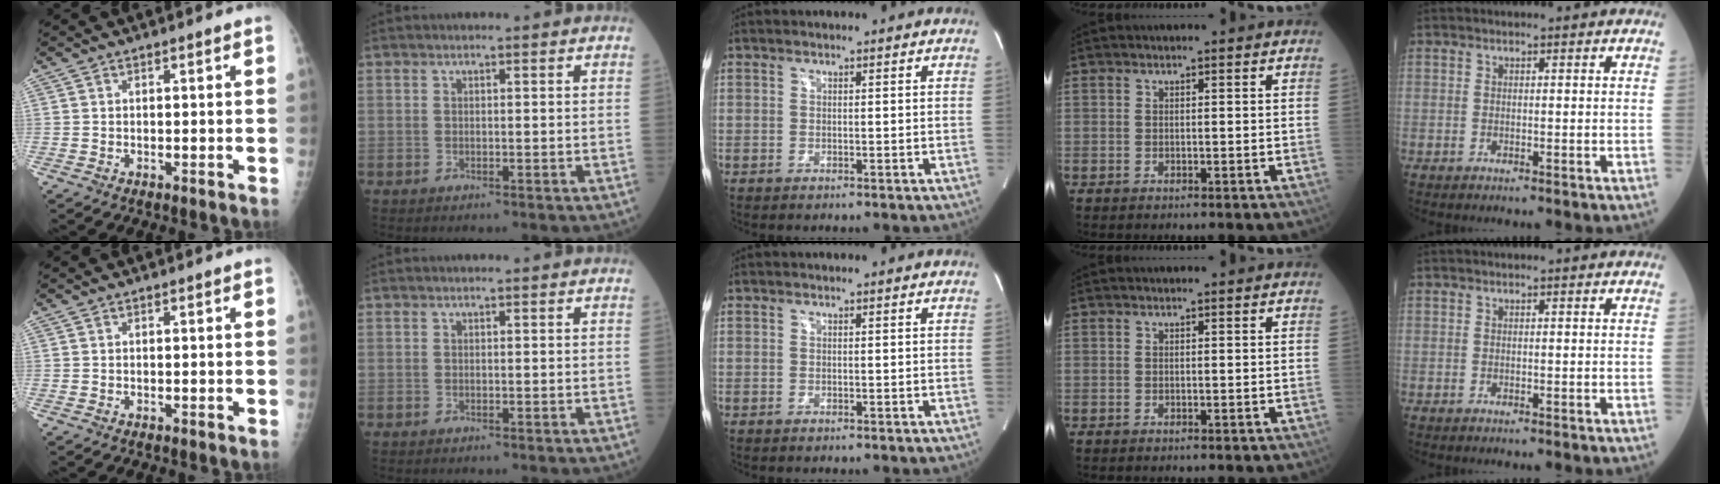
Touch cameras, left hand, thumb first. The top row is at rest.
{}